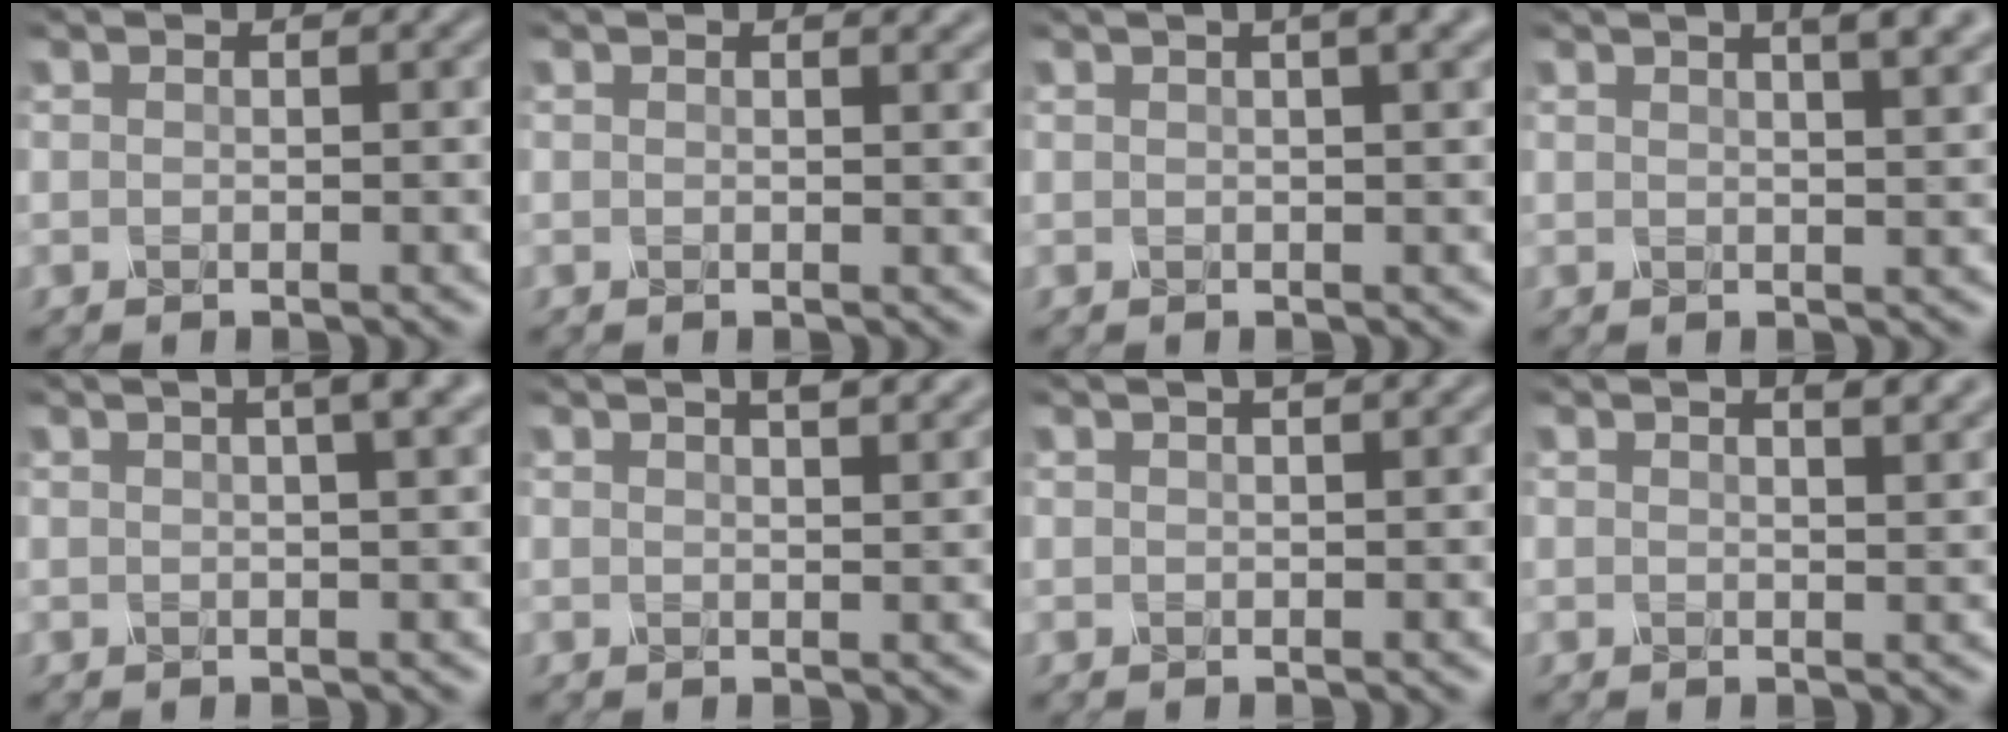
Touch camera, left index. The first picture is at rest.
{"total": 1.7, "force": [1.3, 0.5, 0.9], "torque": [-0.006, 0.001, 0.018]}
{"total": 3.8, "force": [2.0, 1.2, 3.0], "torque": [-0.025, 0.012, 0.007]}
{"total": 5.7, "force": [3.2, 2.3, 4.2], "torque": [-0.020, 0.033, 0.009]}
{"total": 4.8, "force": [2.5, 1.5, 3.8], "torque": [-0.033, 0.021, 0.009]}
{"total": 5.0, "force": [3.1, 2.0, 3.3], "torque": [-0.015, 0.026, 0.012]}
{"total": 2.2, "force": [1.4, 0.7, 1.6], "torque": [-0.009, 0.007, 0.003]}
{"total": 3.8, "force": [2.4, 1.4, 2.5], "torque": [-0.011, 0.019, 0.012]}